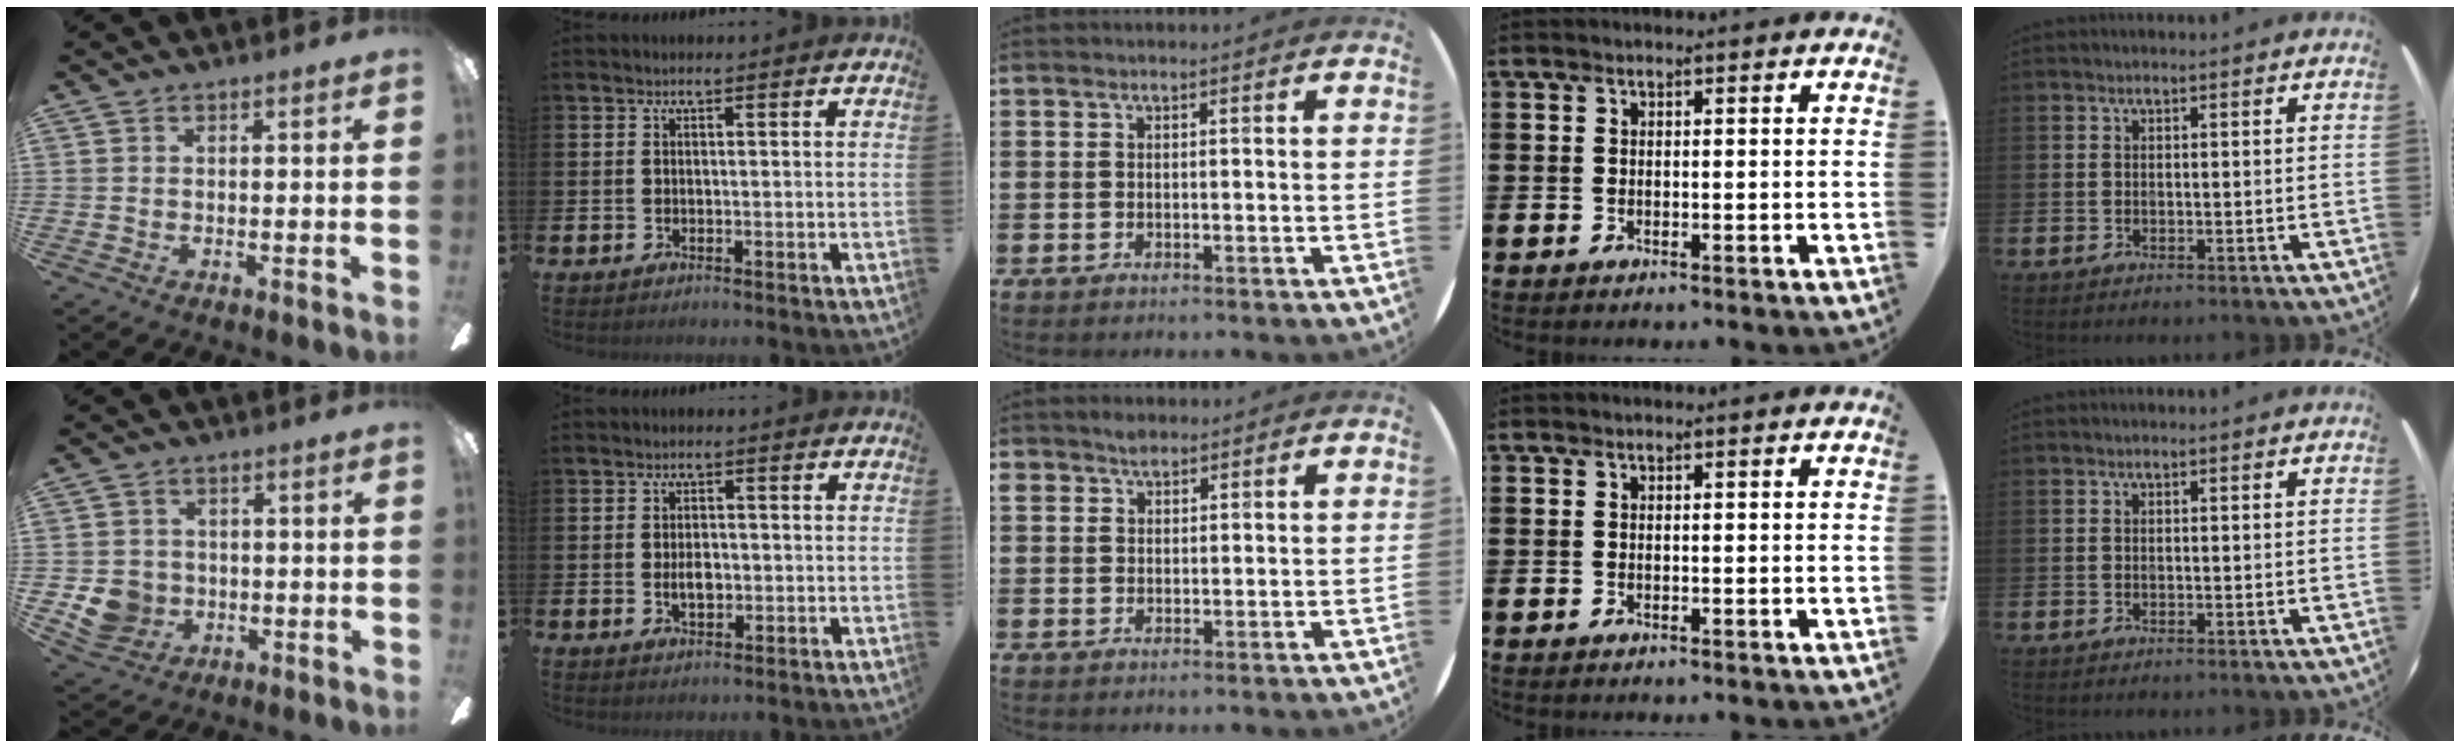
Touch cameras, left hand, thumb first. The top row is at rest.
{"thumb": {"total": 7.0, "force": [-0.9, 6.6, 2.1], "torque": [-0.049, 0.007, -0.012]}, "index": {"total": 2.7, "force": [-0.2, 1.6, 2.1], "torque": [-0.023, -0.003, -0.008]}, "middle": {"total": 2.0, "force": [1.7, 1.0, 0.3], "torque": [-0.001, -0.001, 0.033]}}